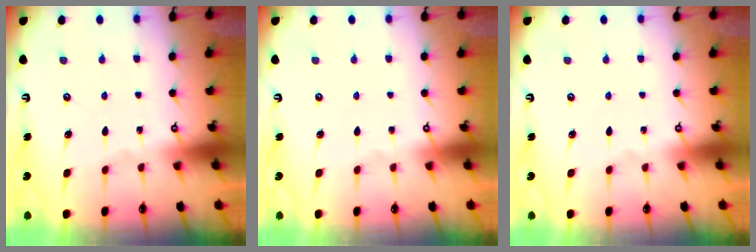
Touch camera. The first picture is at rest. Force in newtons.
{"total": 0.0}
{"total": 0.0}